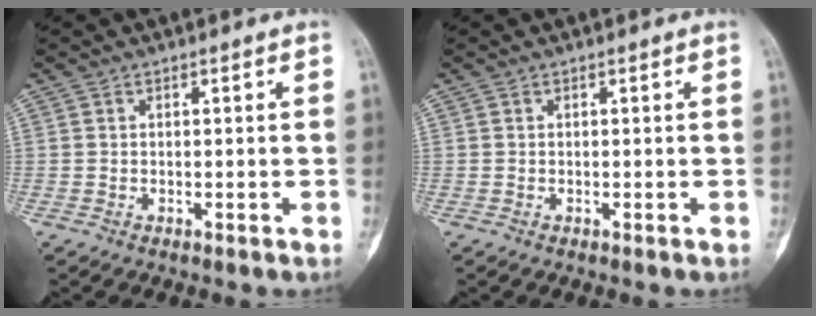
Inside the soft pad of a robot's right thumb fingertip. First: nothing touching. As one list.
[{"total": 0.0}]